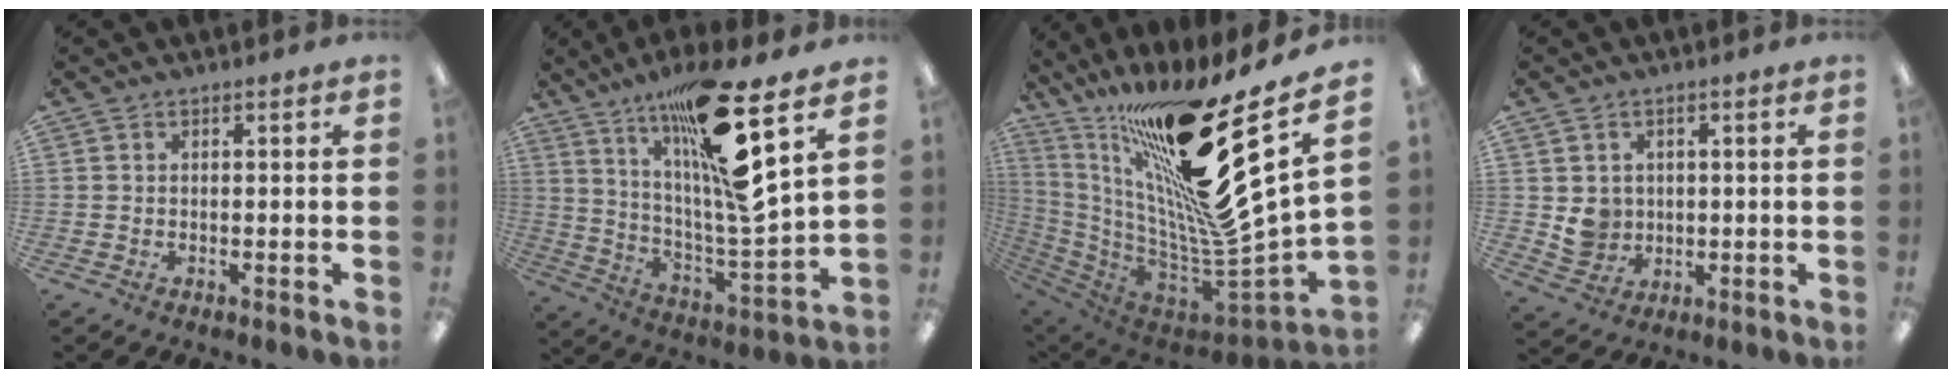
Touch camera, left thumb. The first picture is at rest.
{"total": 21.6, "force": [14.3, 2.4, 16.0], "torque": [-0.268, -0.091, 0.219]}
{"total": 27.4, "force": [15.3, 4.4, 22.3], "torque": [-0.341, -0.145, 0.253]}
{"total": 5.5, "force": [0.8, 5.3, 1.3], "torque": [-0.020, 0.007, 0.019]}